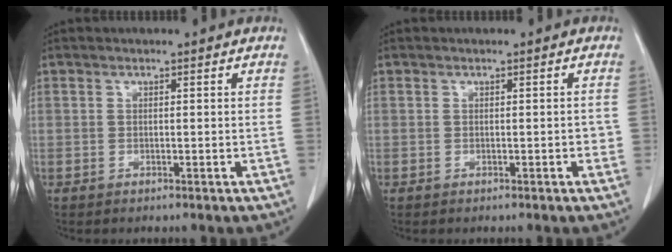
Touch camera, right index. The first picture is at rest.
{"total": 1.0, "force": [-0.2, 0.5, 0.9], "torque": [-0.007, 0.003, -0.002]}